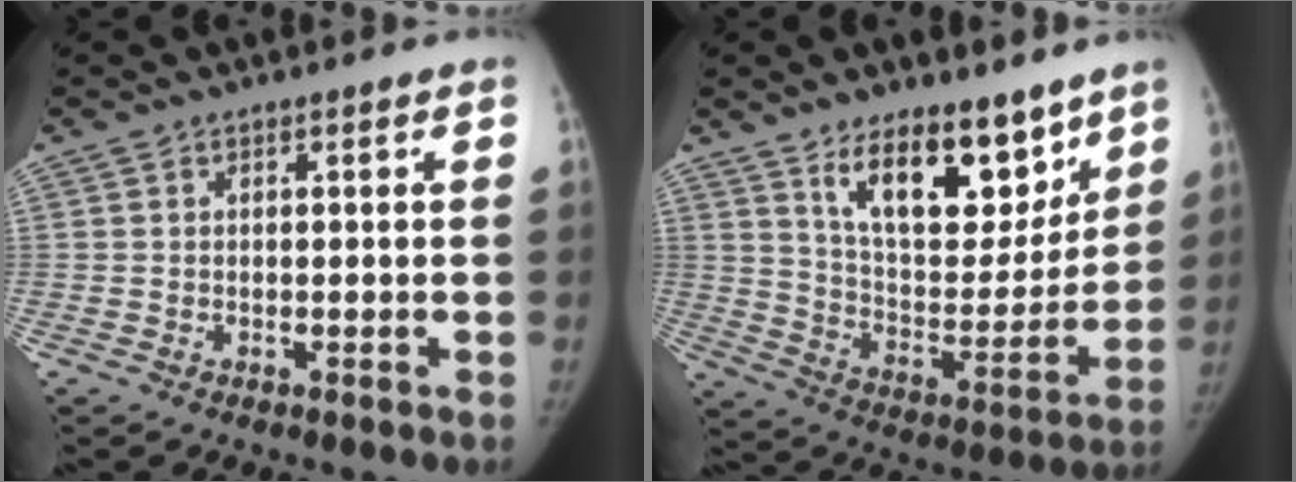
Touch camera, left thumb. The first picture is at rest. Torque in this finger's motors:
{"motor_torque": [0.91, 0.20, 1.49, -1.28, 0.19]}